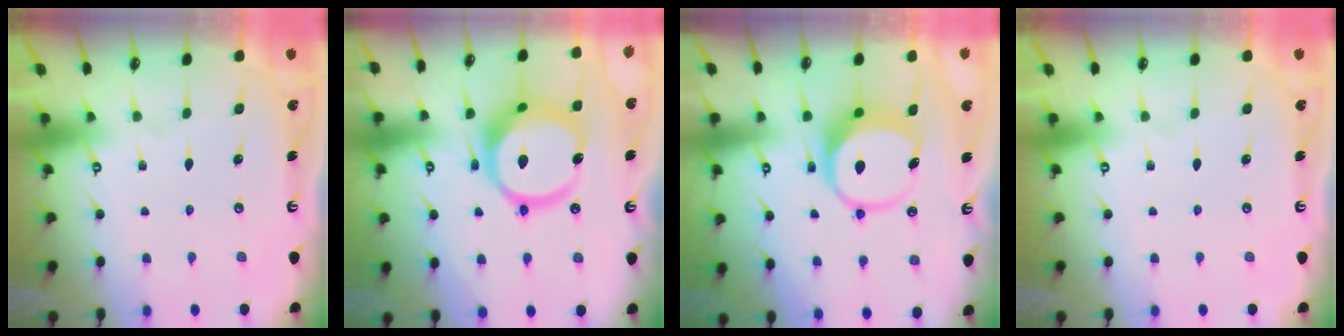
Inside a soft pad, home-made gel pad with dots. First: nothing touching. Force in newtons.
{"total": 17.3, "press": 17.2, "slide": 2.4}
{"total": 8.9, "press": 8.7, "slide": 1.4}
{"total": 0.0}